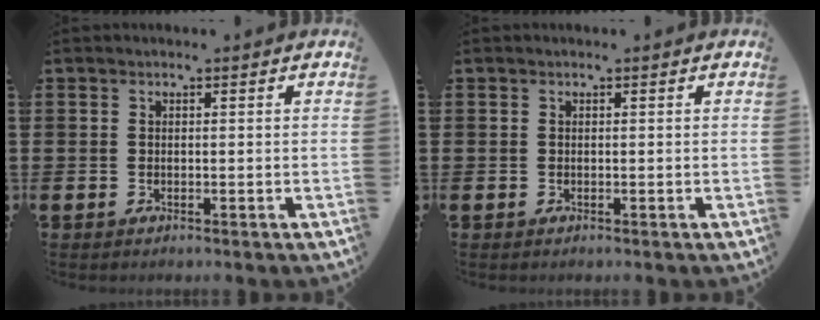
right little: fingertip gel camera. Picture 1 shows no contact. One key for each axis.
{"total": 0.0}